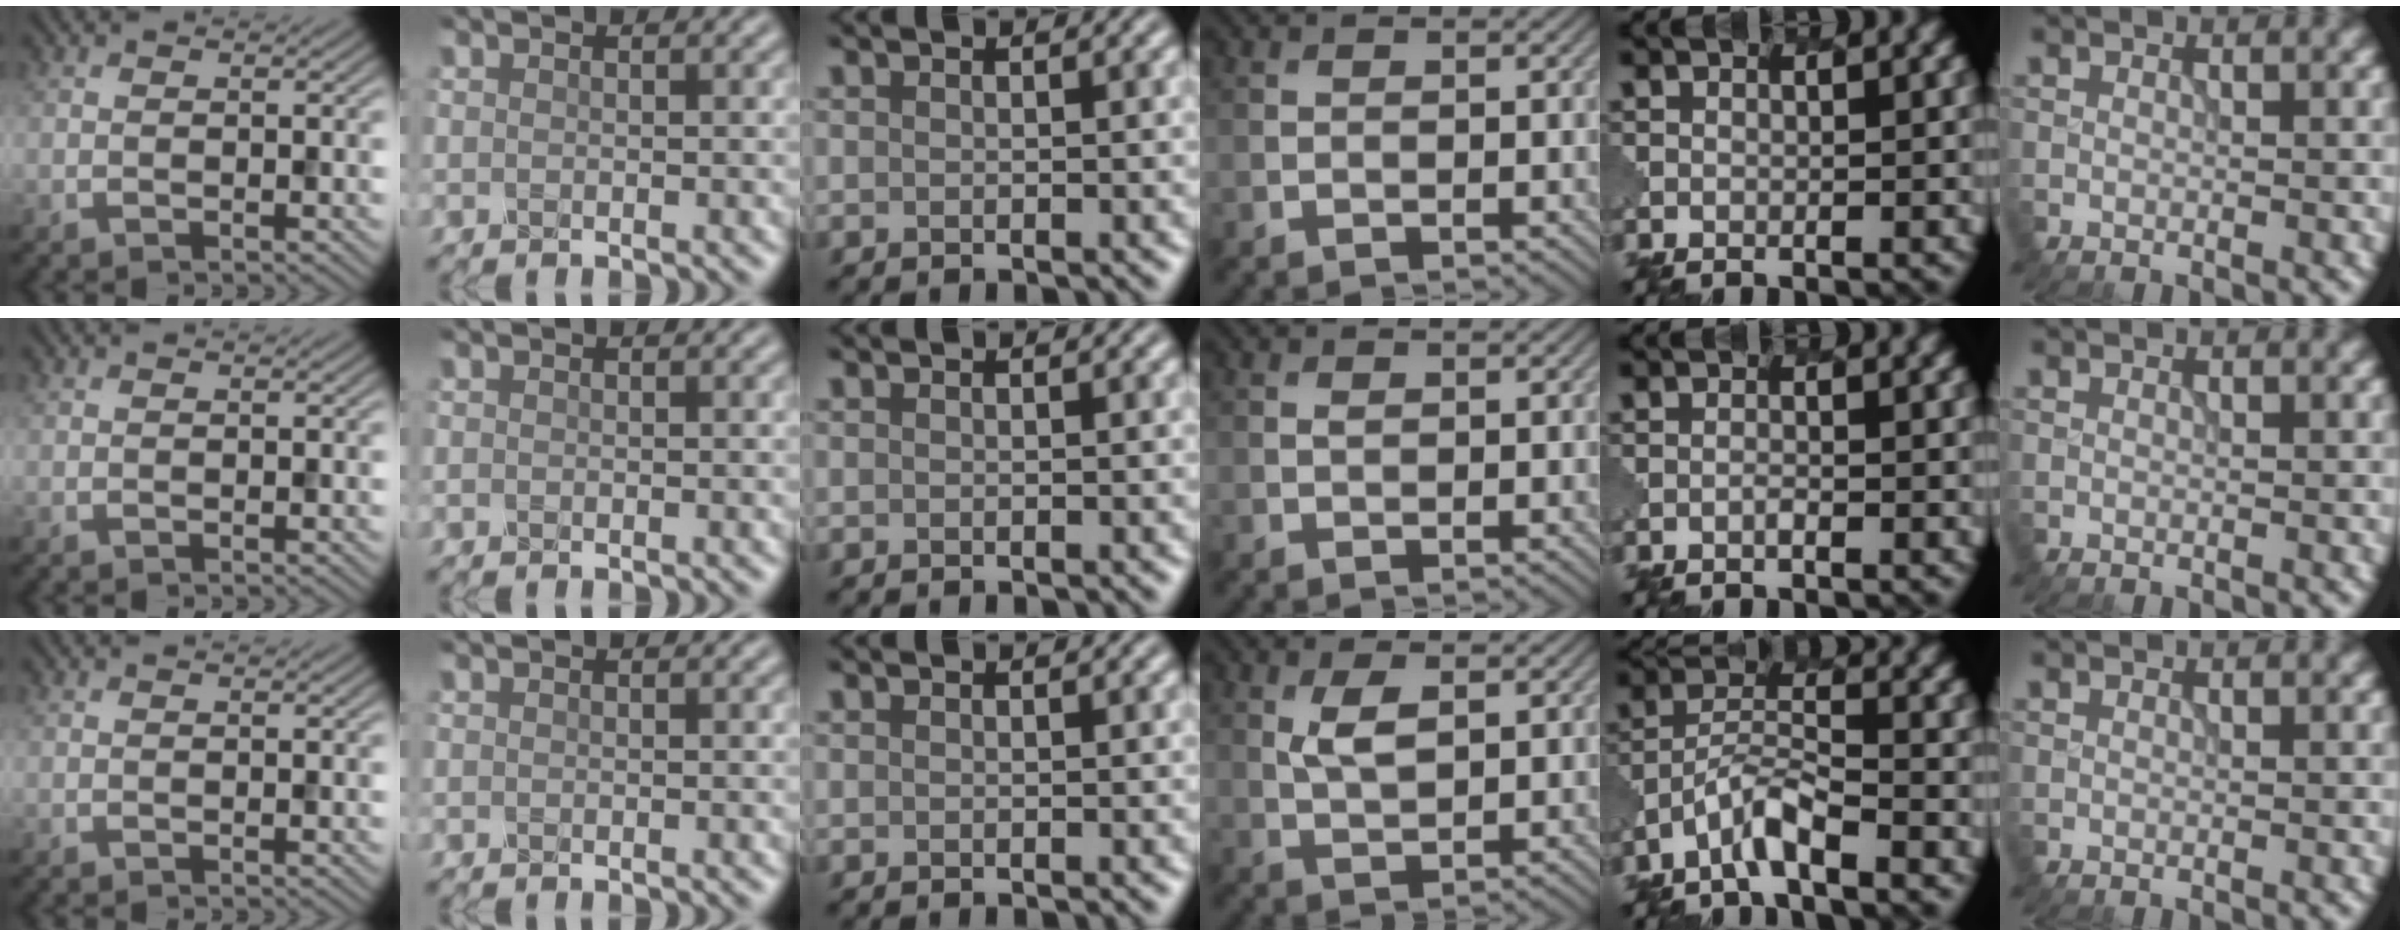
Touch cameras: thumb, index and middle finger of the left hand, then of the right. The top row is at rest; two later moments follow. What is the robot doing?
{"motion": "extract", "object": "pen bag"}